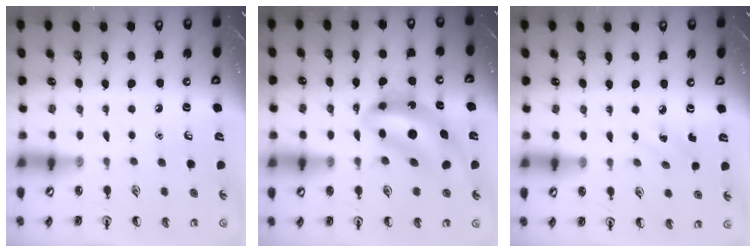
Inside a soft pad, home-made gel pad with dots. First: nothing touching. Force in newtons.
{"total": 11.5, "press": 10.8, "slide": 3.7}
{"total": 2.4, "press": 2.3, "slide": 0.9}